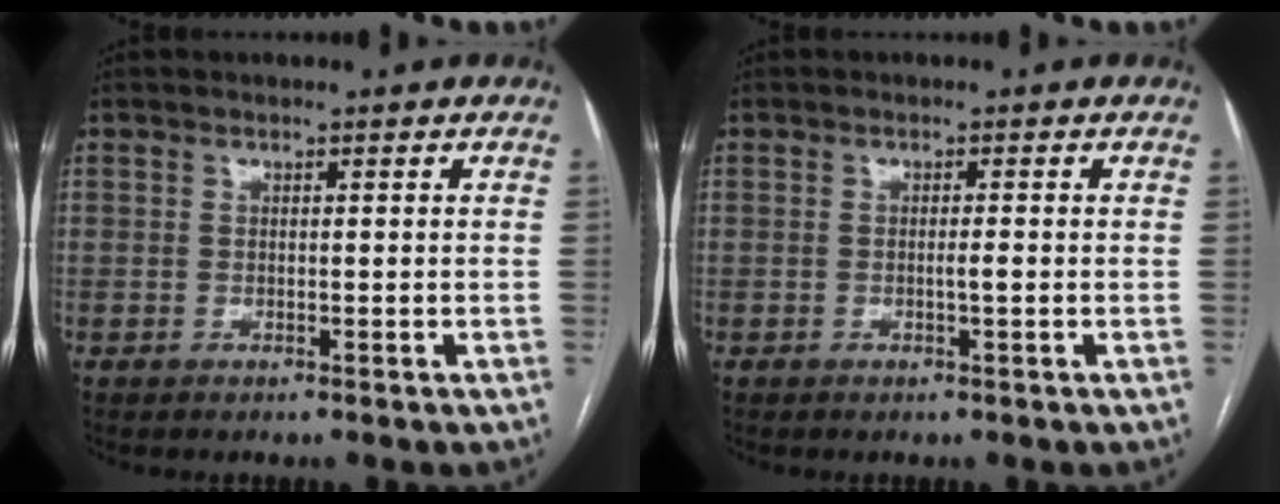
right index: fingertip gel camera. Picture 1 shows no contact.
{"total": 1.1, "force": [-0.2, -0.1, 1.1], "torque": [-0.020, -0.001, -0.005]}